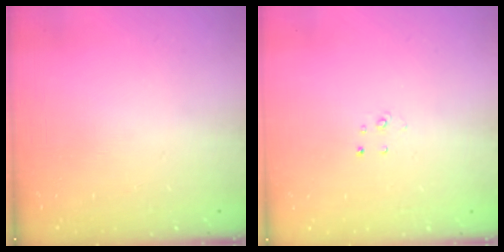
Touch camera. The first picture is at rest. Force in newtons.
{"total": 2.7, "press": 2.7, "slide": 0.3}